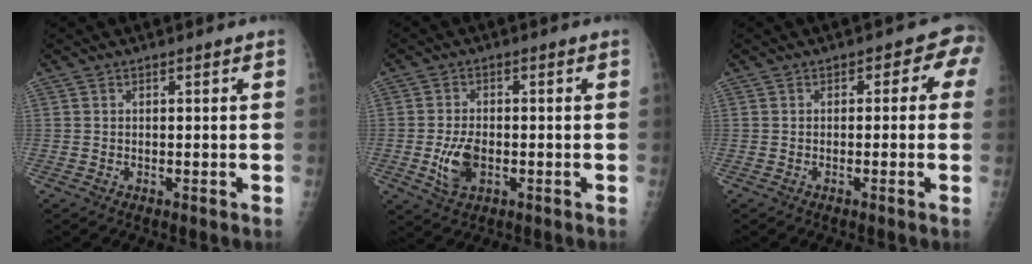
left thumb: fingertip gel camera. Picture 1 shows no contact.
{"total": 5.8, "force": [-1.5, 3.3, 4.5], "torque": [-0.088, 0.003, -0.022]}
{"total": 3.9, "force": [0.1, 2.6, 2.9], "torque": [0.002, 0.018, -0.013]}